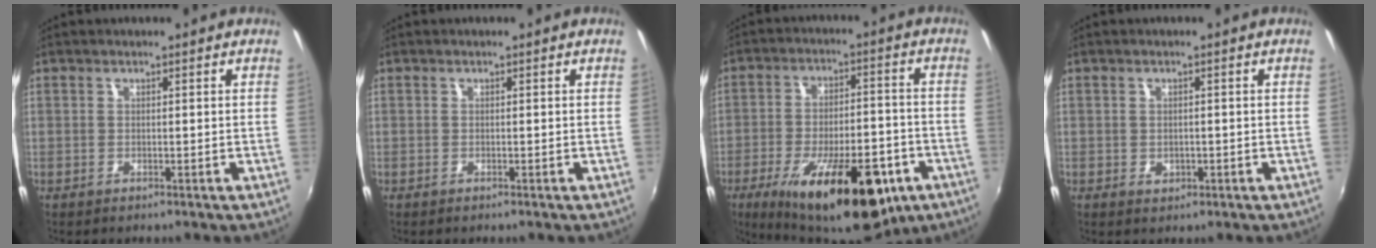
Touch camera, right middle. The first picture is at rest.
{"total": 0.0}
{"total": 22.8, "force": [-12.1, 9.0, 17.1], "torque": [-0.287, -0.029, -0.170]}
{"total": 1.7, "force": [-0.5, 1.4, 0.6], "torque": [-0.009, -0.004, -0.007]}